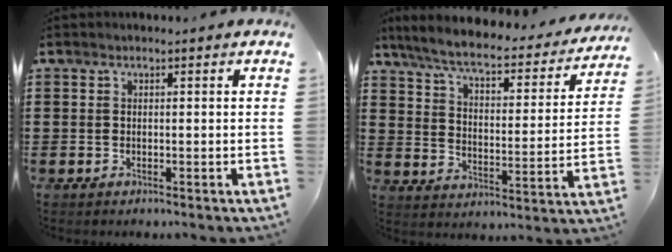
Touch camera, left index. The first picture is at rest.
{"total": 6.3, "force": [5.3, 0.9, 3.3], "torque": [-0.086, -0.034, 0.086]}